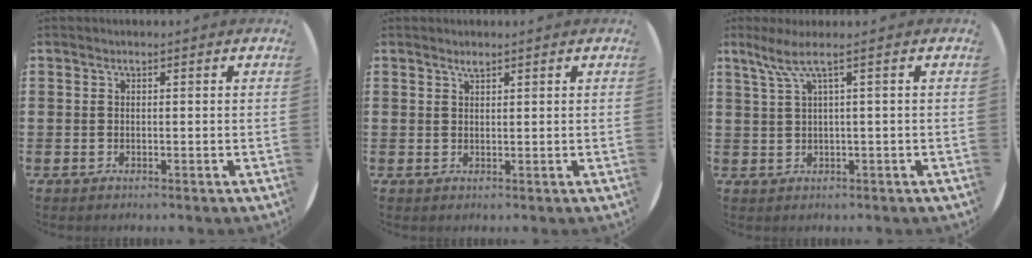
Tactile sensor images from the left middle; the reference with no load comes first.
{"total": 0.8, "force": [0.8, 0.1, 0.2], "torque": [-0.005, -0.001, 0.015]}
{"total": 3.5, "force": [1.2, 0.0, 3.2], "torque": [-0.065, 0.000, 0.019]}